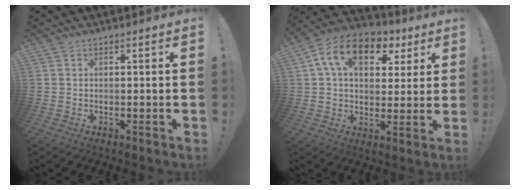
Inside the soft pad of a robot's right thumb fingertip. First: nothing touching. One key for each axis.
{"total": 15.1, "fx": 6.1, "fy": 9.8, "fz": 9.7, "tx": -0.156, "ty": -0.014, "tz": 0.111}